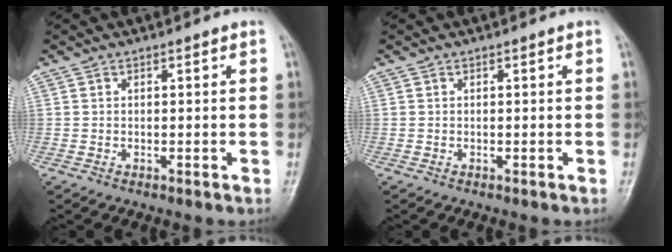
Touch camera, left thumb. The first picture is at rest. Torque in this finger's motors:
{"motor_torque": [0.00, 0.00, 0.00, 0.00, 0.00]}